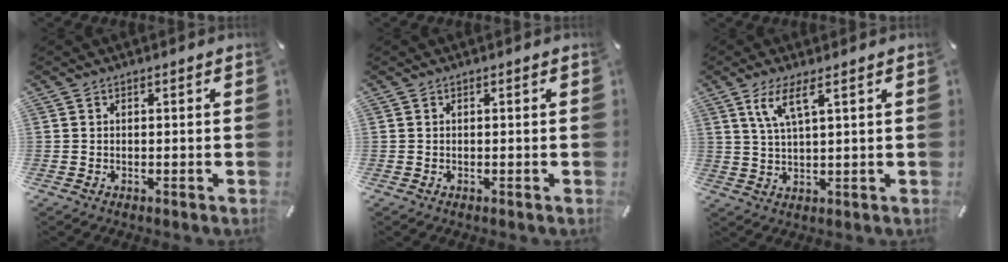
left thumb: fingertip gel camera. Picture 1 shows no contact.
{"total": 0.0}
{"total": 6.4, "force": [3.4, 1.6, 5.2], "torque": [-0.112, 0.003, 0.058]}